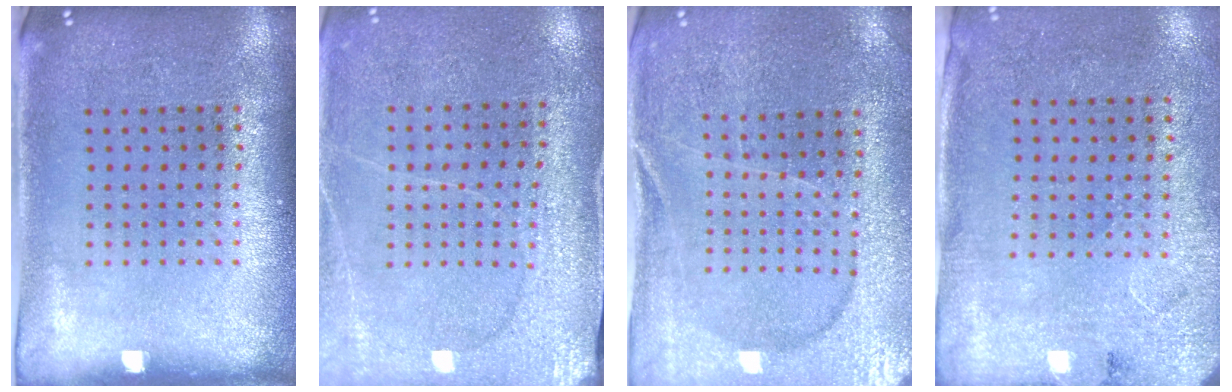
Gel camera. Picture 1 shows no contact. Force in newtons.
{"total": 2.9, "press": 2.9, "slide": 0.2}
{"total": 1.8, "press": 1.8, "slide": 0.2}
{"total": 2.6, "press": 2.2, "slide": 1.5}